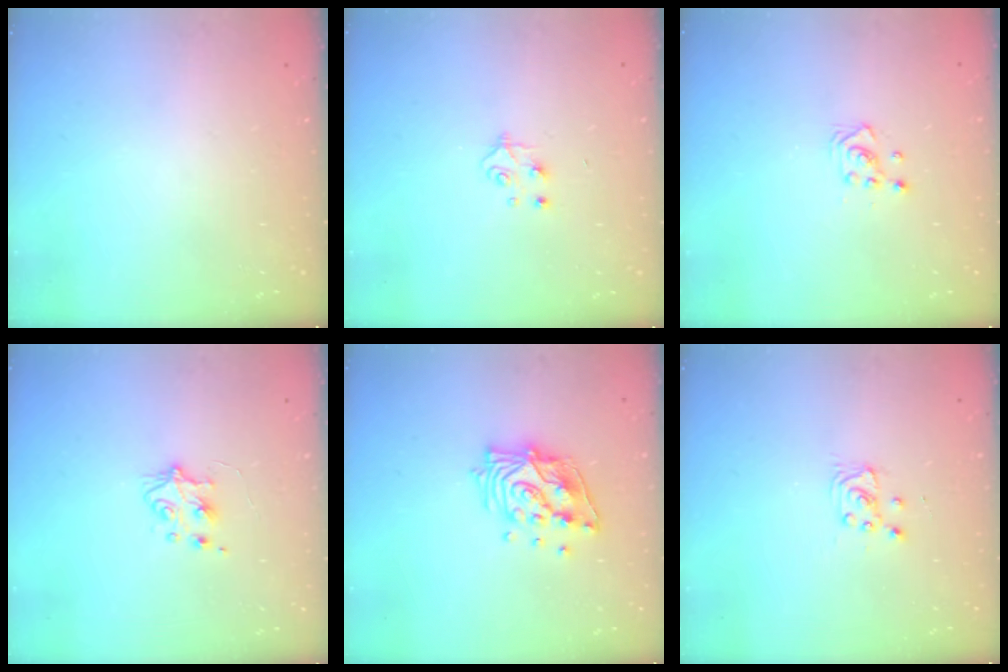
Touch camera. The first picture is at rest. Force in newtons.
{"total": 5.5, "press": 5.5, "slide": 0.6}
{"total": 3.1, "press": 3.1, "slide": 0.3}
{"total": 6.1, "press": 6.0, "slide": 0.9}
{"total": 14.1, "press": 14.0, "slide": 1.2}
{"total": 3.5, "press": 3.4, "slide": 0.4}